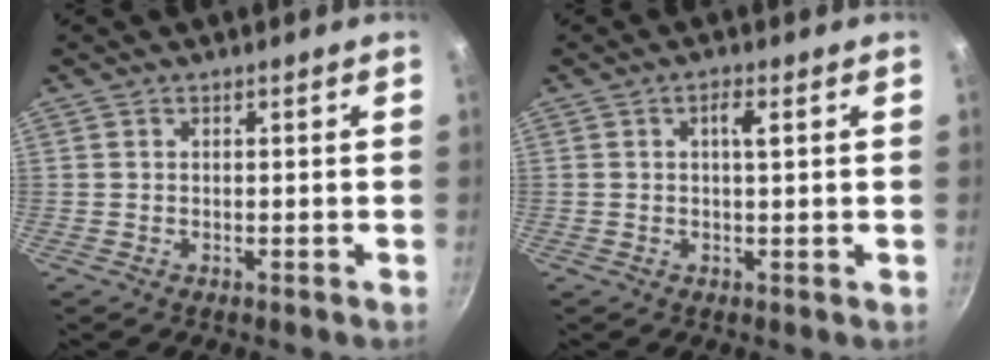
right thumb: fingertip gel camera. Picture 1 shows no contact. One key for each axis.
{"total": 2.7, "fx": 0.6, "fy": 0.5, "fz": 2.6, "tx": -0.047, "ty": 0.001, "tz": 0.010}